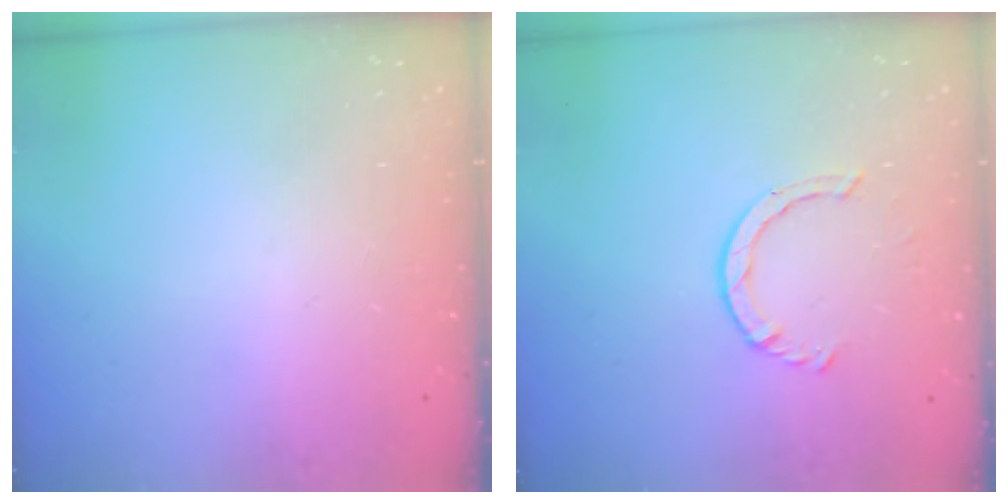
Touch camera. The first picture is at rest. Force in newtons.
{"total": 2.9, "press": 2.9, "slide": 0.4}